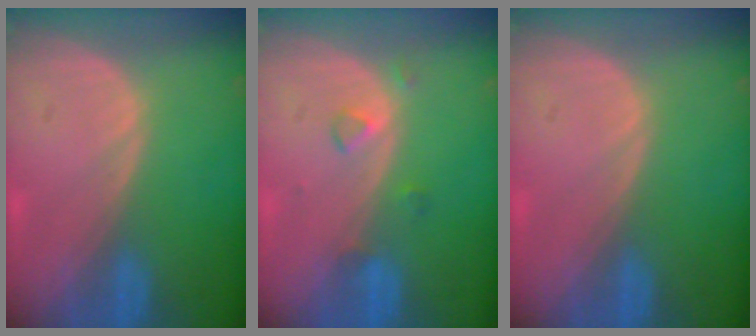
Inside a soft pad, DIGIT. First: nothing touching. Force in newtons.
{"total": 2.1, "press": 2.1, "slide": 0.1}
{"total": 0.0}